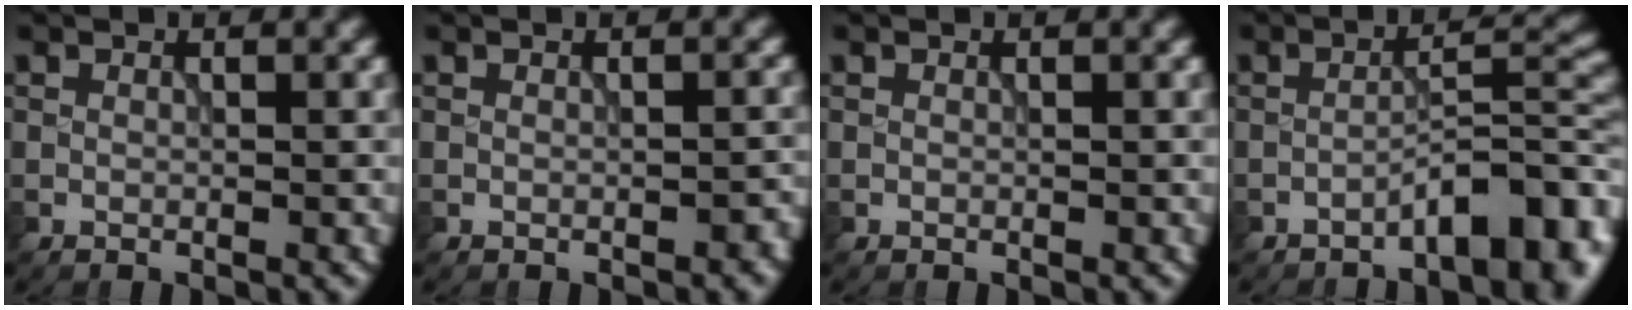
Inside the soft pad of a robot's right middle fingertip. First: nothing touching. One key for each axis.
{"total": 0.9, "fx": -0.6, "fy": 0.4, "fz": 0.5, "tx": -0.010, "ty": 0.001, "tz": -0.005}
{"total": 0.0}
{"total": 6.1, "fx": -3.7, "fy": 1.6, "fz": 4.6, "tx": -0.062, "ty": 0.018, "tz": -0.059}